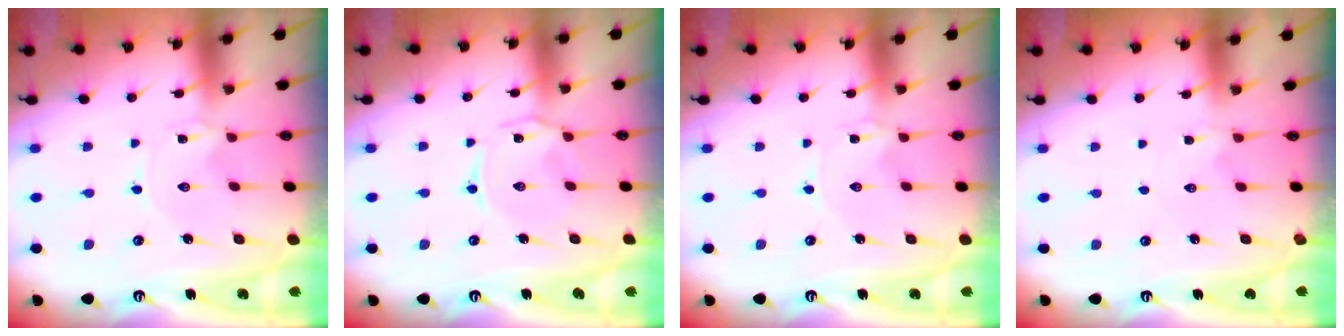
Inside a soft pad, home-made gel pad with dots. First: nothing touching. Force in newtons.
{"total": 1.5, "press": 1.4, "slide": 0.5}
{"total": 0.0}
{"total": 0.6, "press": 0.5, "slide": 0.3}